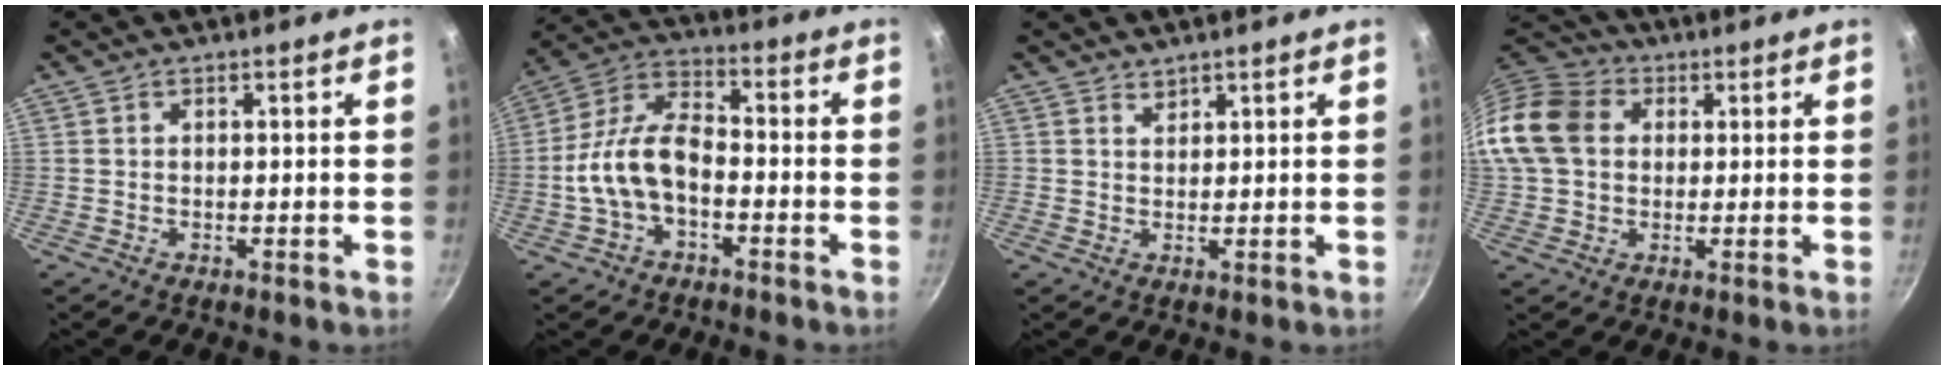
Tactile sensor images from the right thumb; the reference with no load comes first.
{"total": 11.7, "force": [-3.0, 6.5, 9.2], "torque": [-0.161, 0.047, -0.068]}
{"total": 1.3, "force": [1.2, 0.7, 0.2], "torque": [0.004, -0.009, 0.020]}
{"total": 14.2, "force": [2.1, 11.3, 8.3], "torque": [-0.148, 0.025, 0.024]}